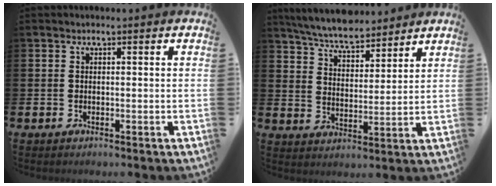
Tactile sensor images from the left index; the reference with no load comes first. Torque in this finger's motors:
{"motor_torque": [1.12, -1.02, 0.47, 0.21]}